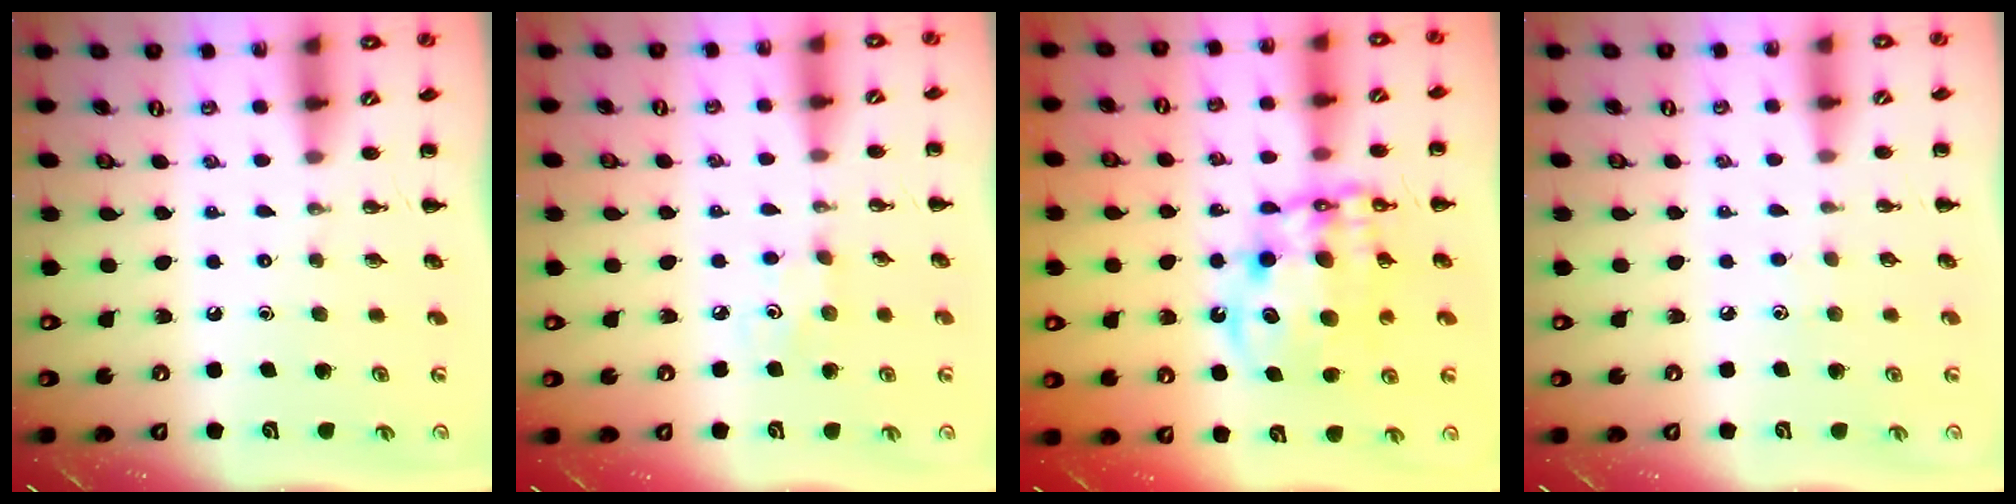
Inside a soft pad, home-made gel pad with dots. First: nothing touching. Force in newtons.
{"total": 2.5, "press": 2.4, "slide": 0.7}
{"total": 14.2, "press": 13.8, "slide": 3.4}
{"total": 3.5, "press": 3.4, "slide": 0.9}